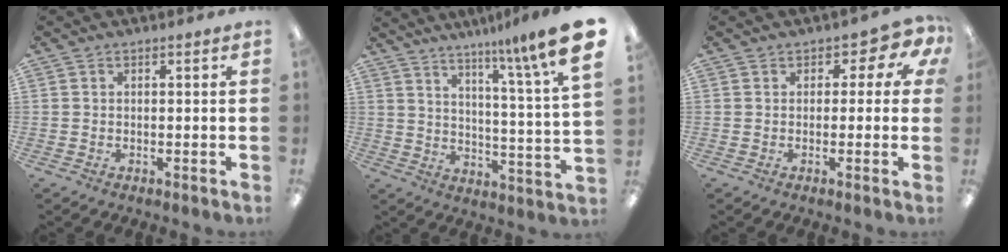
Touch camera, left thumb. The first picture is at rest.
{"total": 12.2, "force": [9.2, -0.6, 8.0], "torque": [-0.134, -0.082, 0.139]}
{"total": 4.5, "force": [1.2, 3.1, 3.0], "torque": [-0.036, -0.002, 0.018]}